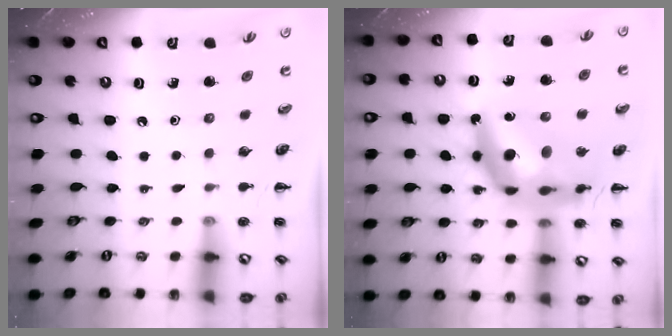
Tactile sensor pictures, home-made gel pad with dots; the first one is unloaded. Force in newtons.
{"total": 18.4, "press": 17.7, "slide": 5.1}